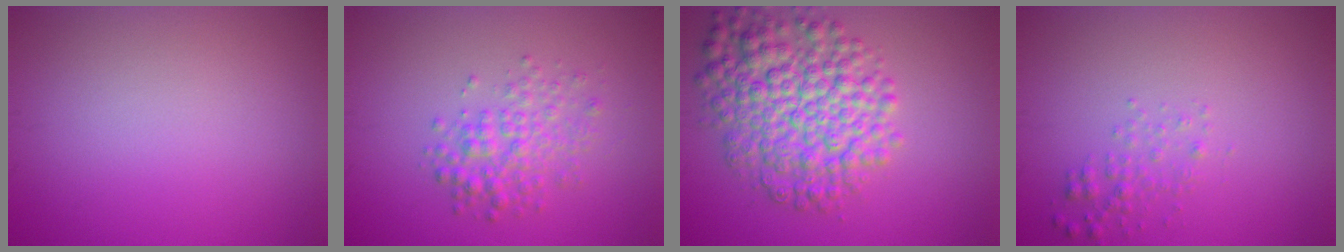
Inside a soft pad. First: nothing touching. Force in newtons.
{"total": 3.2, "press": 3.2, "slide": 0.0}
{"total": 8.1, "press": 8.1, "slide": 0.2}
{"total": 1.5, "press": 1.5, "slide": 0.1}